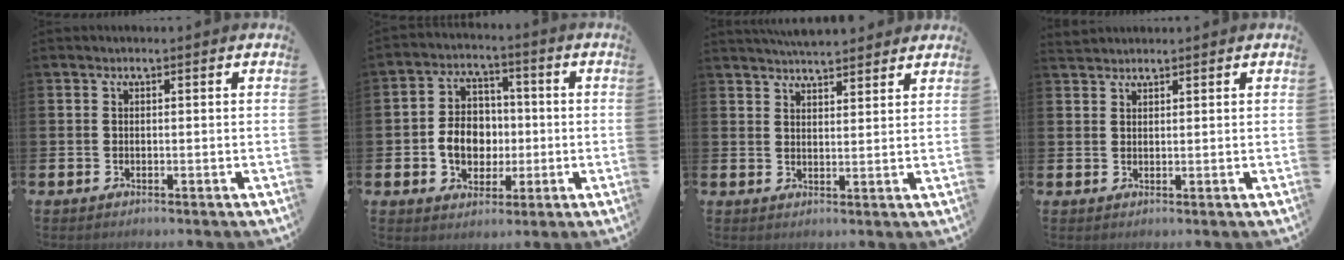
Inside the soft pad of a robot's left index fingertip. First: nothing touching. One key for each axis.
{"total": 6.8, "fx": -0.9, "fy": 5.7, "fz": 3.6, "tx": -0.060, "ty": 0.013, "tz": -0.020}
{"total": 4.4, "fx": 4.4, "fy": 0.5, "fz": 0.3, "tx": -0.010, "ty": -0.020, "tz": 0.080}
{"total": 1.7, "fx": 1.6, "fy": 0.5, "fz": 0.1, "tx": 0.003, "ty": -0.002, "tz": 0.029}